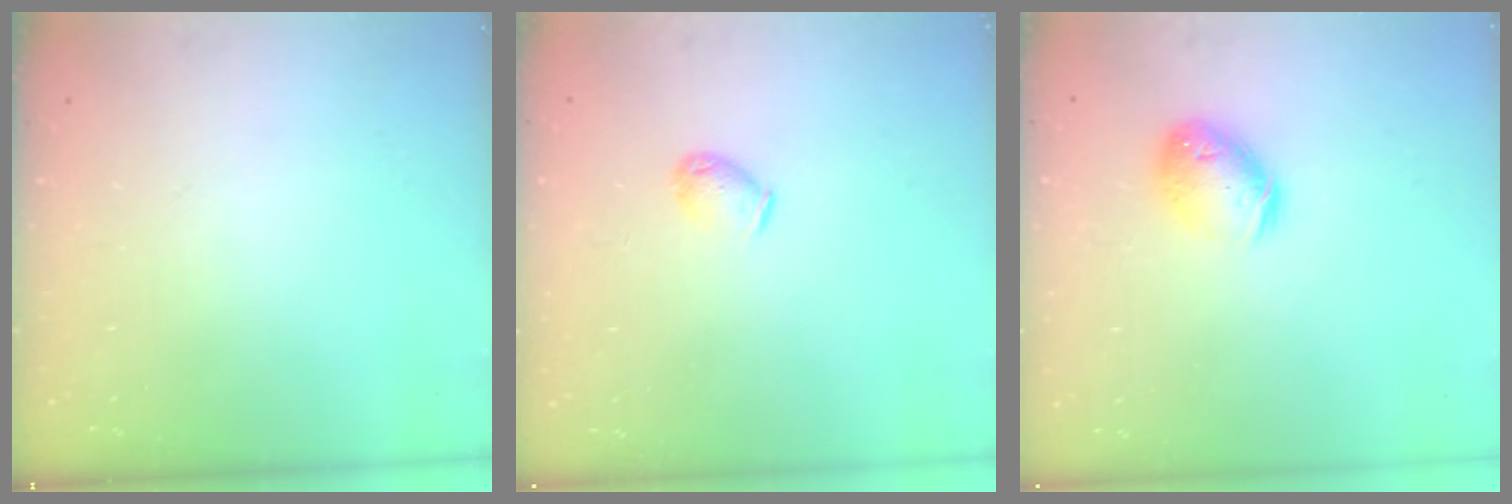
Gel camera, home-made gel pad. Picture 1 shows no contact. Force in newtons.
{"total": 4.7, "press": 4.6, "slide": 0.9}
{"total": 11.4, "press": 11.2, "slide": 2.0}